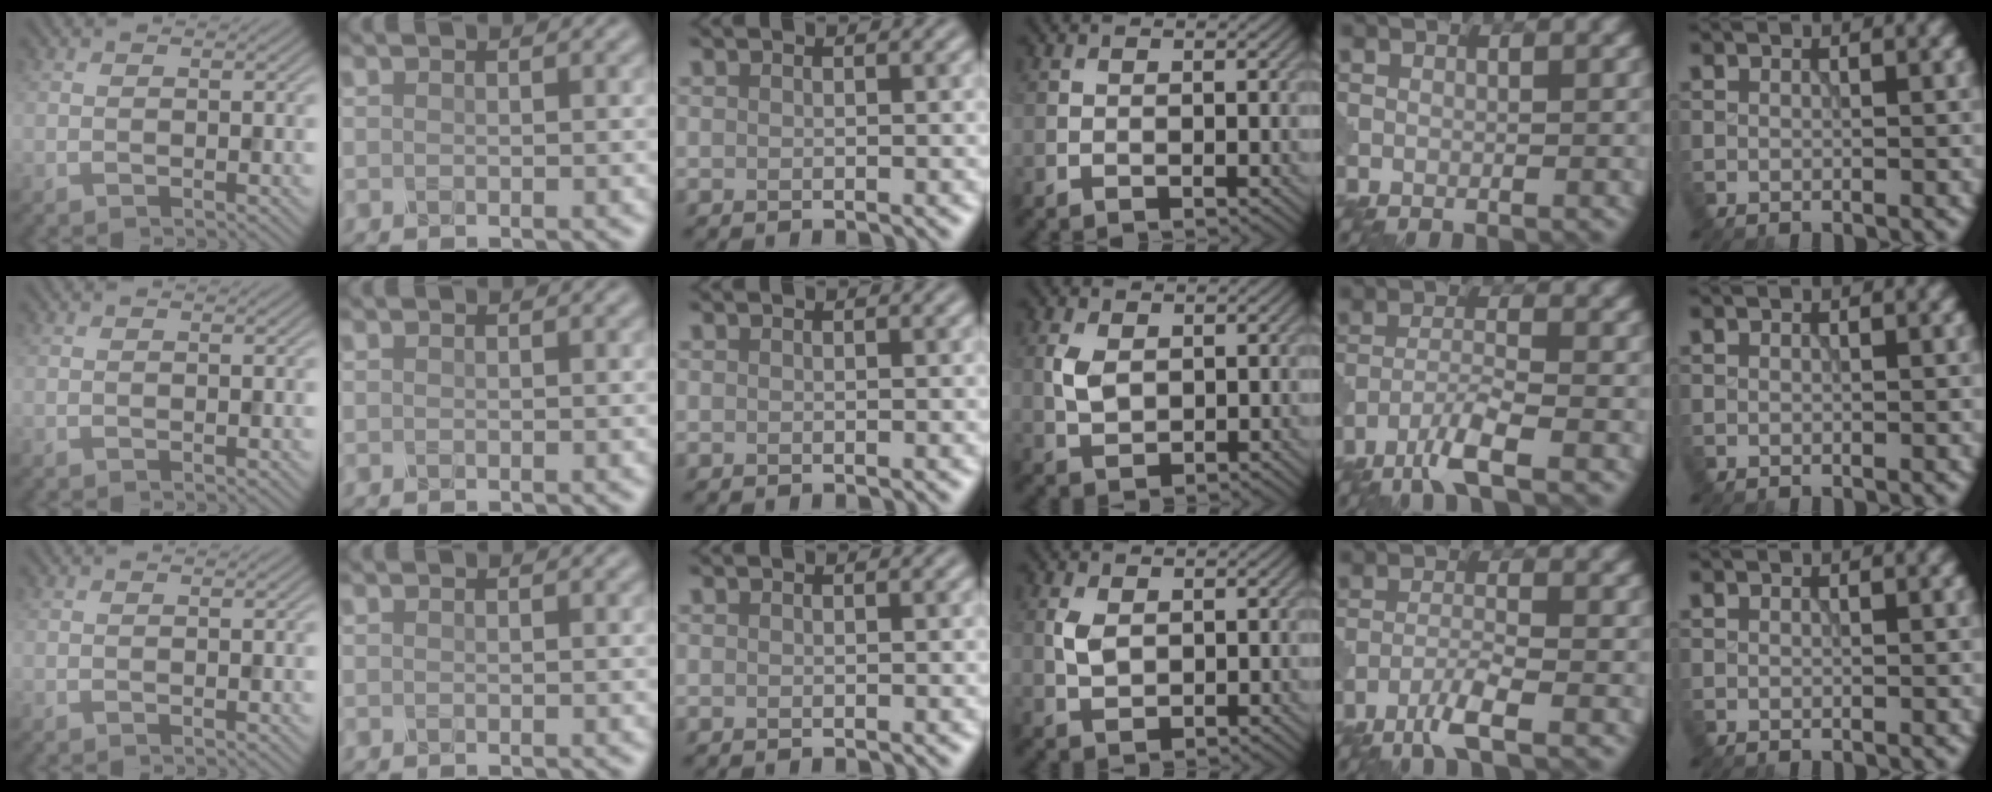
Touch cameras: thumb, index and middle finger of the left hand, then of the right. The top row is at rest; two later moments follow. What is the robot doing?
{"motion": "squeeze", "object": "clothespin"}